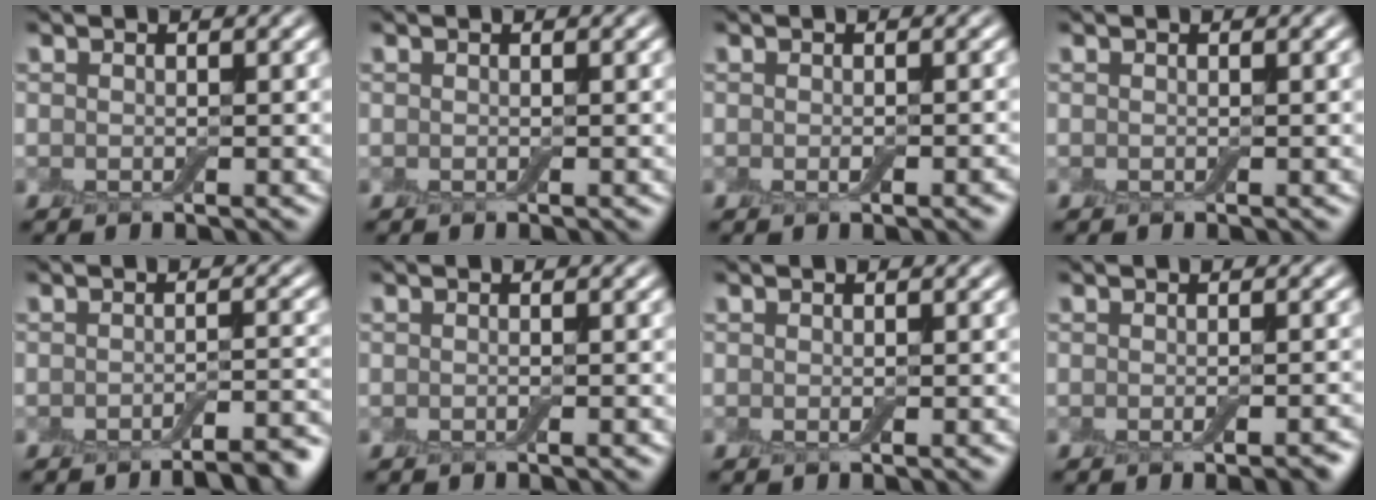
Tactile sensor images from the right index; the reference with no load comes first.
{"total": 0.0}
{"total": 1.4, "force": [-0.5, 0.4, 1.2], "torque": [-0.020, -0.004, -0.008]}
{"total": 0.0}
{"total": 3.7, "force": [-2.7, 0.8, 2.4], "torque": [-0.028, 0.003, -0.037]}
{"total": 0.7, "force": [-0.3, 0.1, 0.7], "torque": [-0.011, 0.000, -0.006]}
{"total": 0.8, "force": [-0.2, 0.1, 0.7], "torque": [-0.012, -0.002, -0.003]}
{"total": 2.0, "force": [-0.8, 0.6, 1.7], "torque": [-0.019, -0.002, -0.010]}